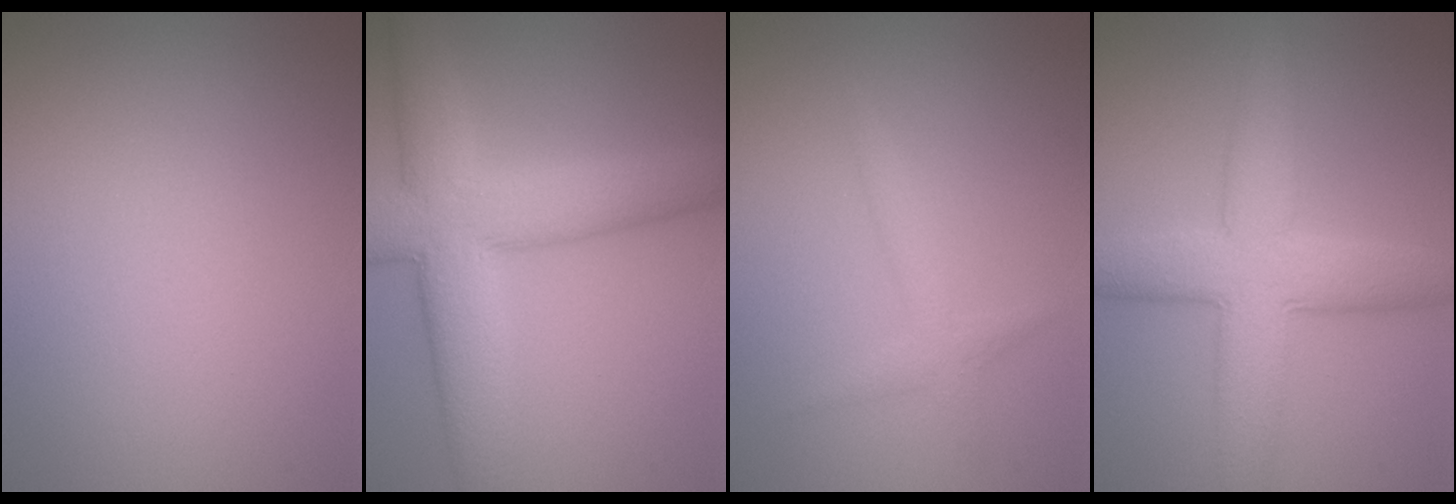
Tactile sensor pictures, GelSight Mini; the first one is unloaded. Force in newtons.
{"total": 8.5, "press": 8.5, "slide": 0.5}
{"total": 1.5, "press": 1.5, "slide": 0.1}
{"total": 7.3, "press": 7.3, "slide": 0.2}